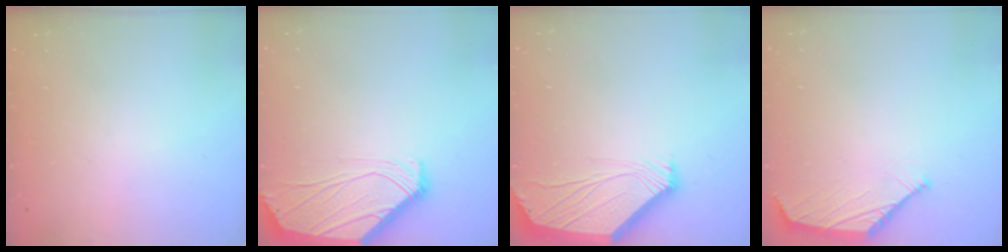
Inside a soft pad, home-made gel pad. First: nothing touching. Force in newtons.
{"total": 0.7, "press": 0.5, "slide": 0.4}
{"total": 2.6, "press": 2.6, "slide": 0.5}
{"total": 0.0}